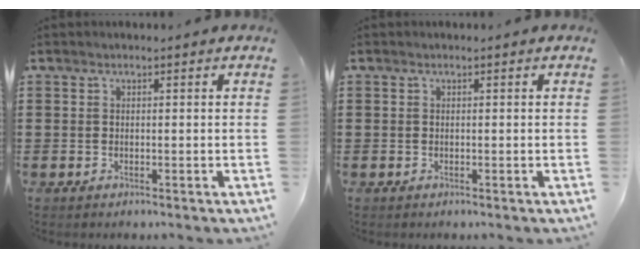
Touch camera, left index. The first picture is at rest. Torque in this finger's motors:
{"motor_torque": [0.00, 0.00, 0.00, 0.01]}